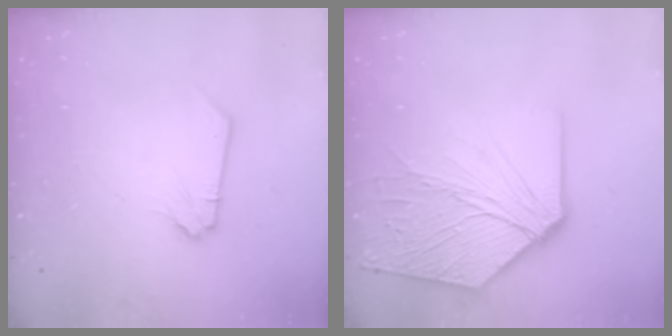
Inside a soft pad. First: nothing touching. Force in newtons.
{"total": 11.6, "press": 11.5, "slide": 1.4}